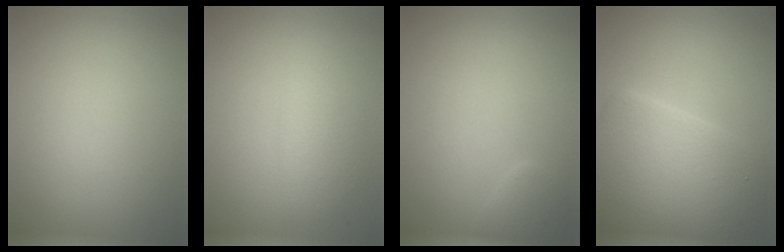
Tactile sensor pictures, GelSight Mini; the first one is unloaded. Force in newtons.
{"total": 2.4, "press": 2.4, "slide": 0.1}
{"total": 1.3, "press": 1.2, "slide": 0.1}
{"total": 7.6, "press": 7.6, "slide": 0.3}